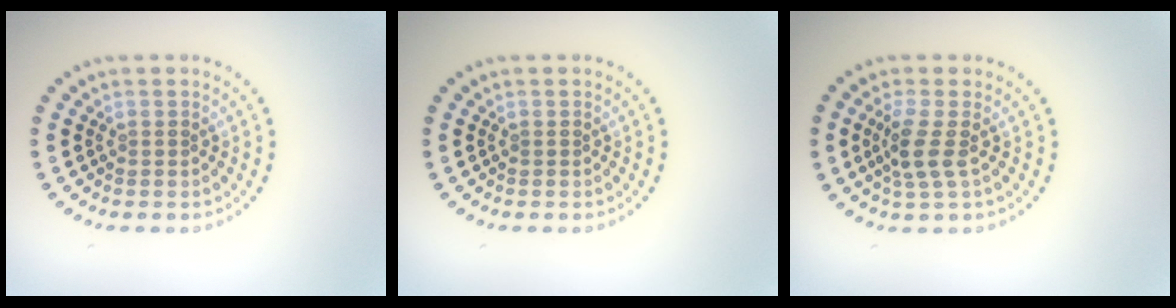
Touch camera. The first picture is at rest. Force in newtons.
{"total": 0.0}
{"total": 2.6, "press": 2.1, "slide": 1.5}